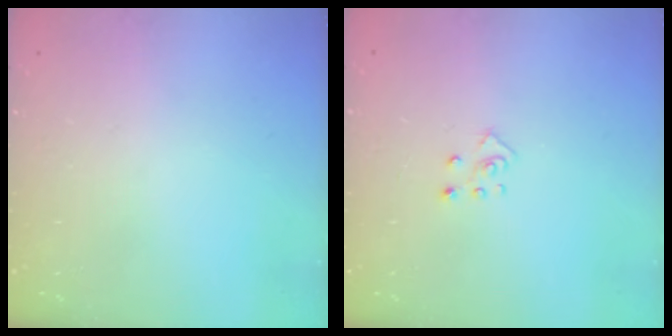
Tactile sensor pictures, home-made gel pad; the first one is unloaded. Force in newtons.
{"total": 3.9, "press": 3.8, "slide": 0.3}